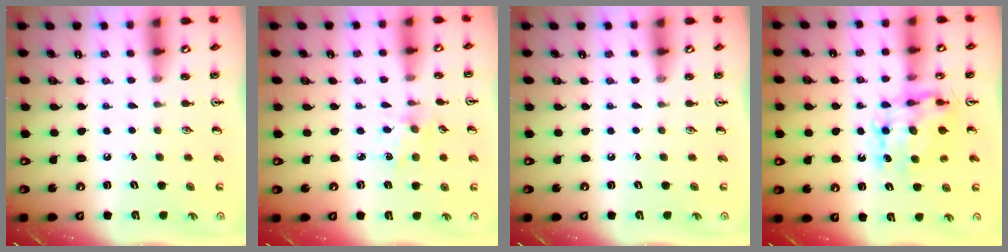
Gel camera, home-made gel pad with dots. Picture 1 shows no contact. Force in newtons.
{"total": 2.2, "press": 2.2, "slide": 0.2}
{"total": 0.0}
{"total": 9.7, "press": 9.7, "slide": 0.8}